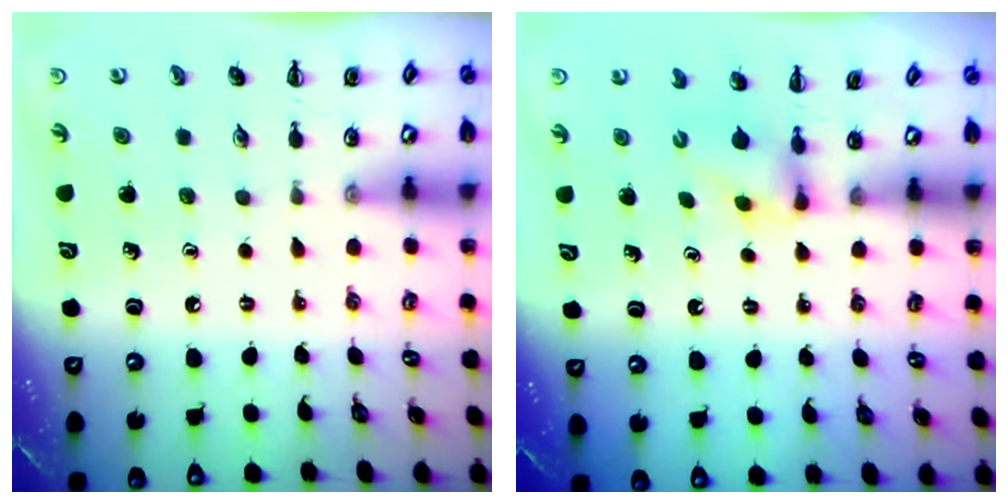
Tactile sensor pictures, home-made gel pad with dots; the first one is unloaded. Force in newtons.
{"total": 2.8, "press": 2.5, "slide": 1.3}